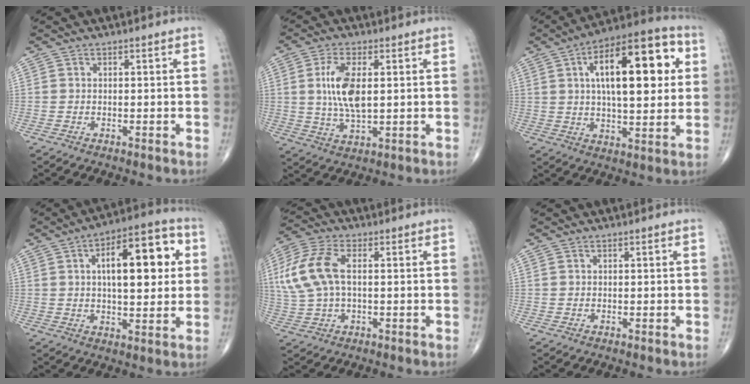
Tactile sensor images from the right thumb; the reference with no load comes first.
{"total": 9.3, "force": [1.5, 4.0, 8.3], "torque": [-0.167, -0.009, 0.032]}
{"total": 21.9, "force": [5.4, 9.1, 19.2], "torque": [-0.269, 0.008, 0.073]}
{"total": 16.7, "force": [3.9, 7.1, 14.6], "torque": [-0.184, 0.011, 0.052]}
{"total": 11.7, "force": [1.6, 6.2, 9.8], "torque": [-0.234, 0.017, 0.033]}
{"total": 0.0}